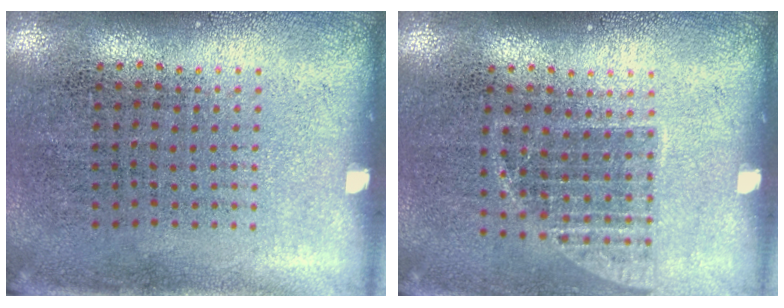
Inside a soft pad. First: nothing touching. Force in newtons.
{"total": 1.2, "press": 1.0, "slide": 0.7}